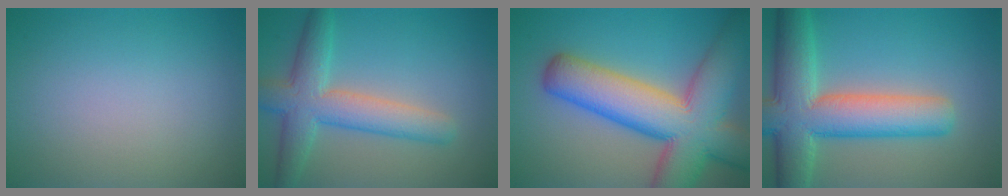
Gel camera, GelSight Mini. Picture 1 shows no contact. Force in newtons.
{"total": 6.1, "press": 6.1, "slide": 0.3}
{"total": 13.5, "press": 13.5, "slide": 0.6}
{"total": 10.0, "press": 10.0, "slide": 0.6}